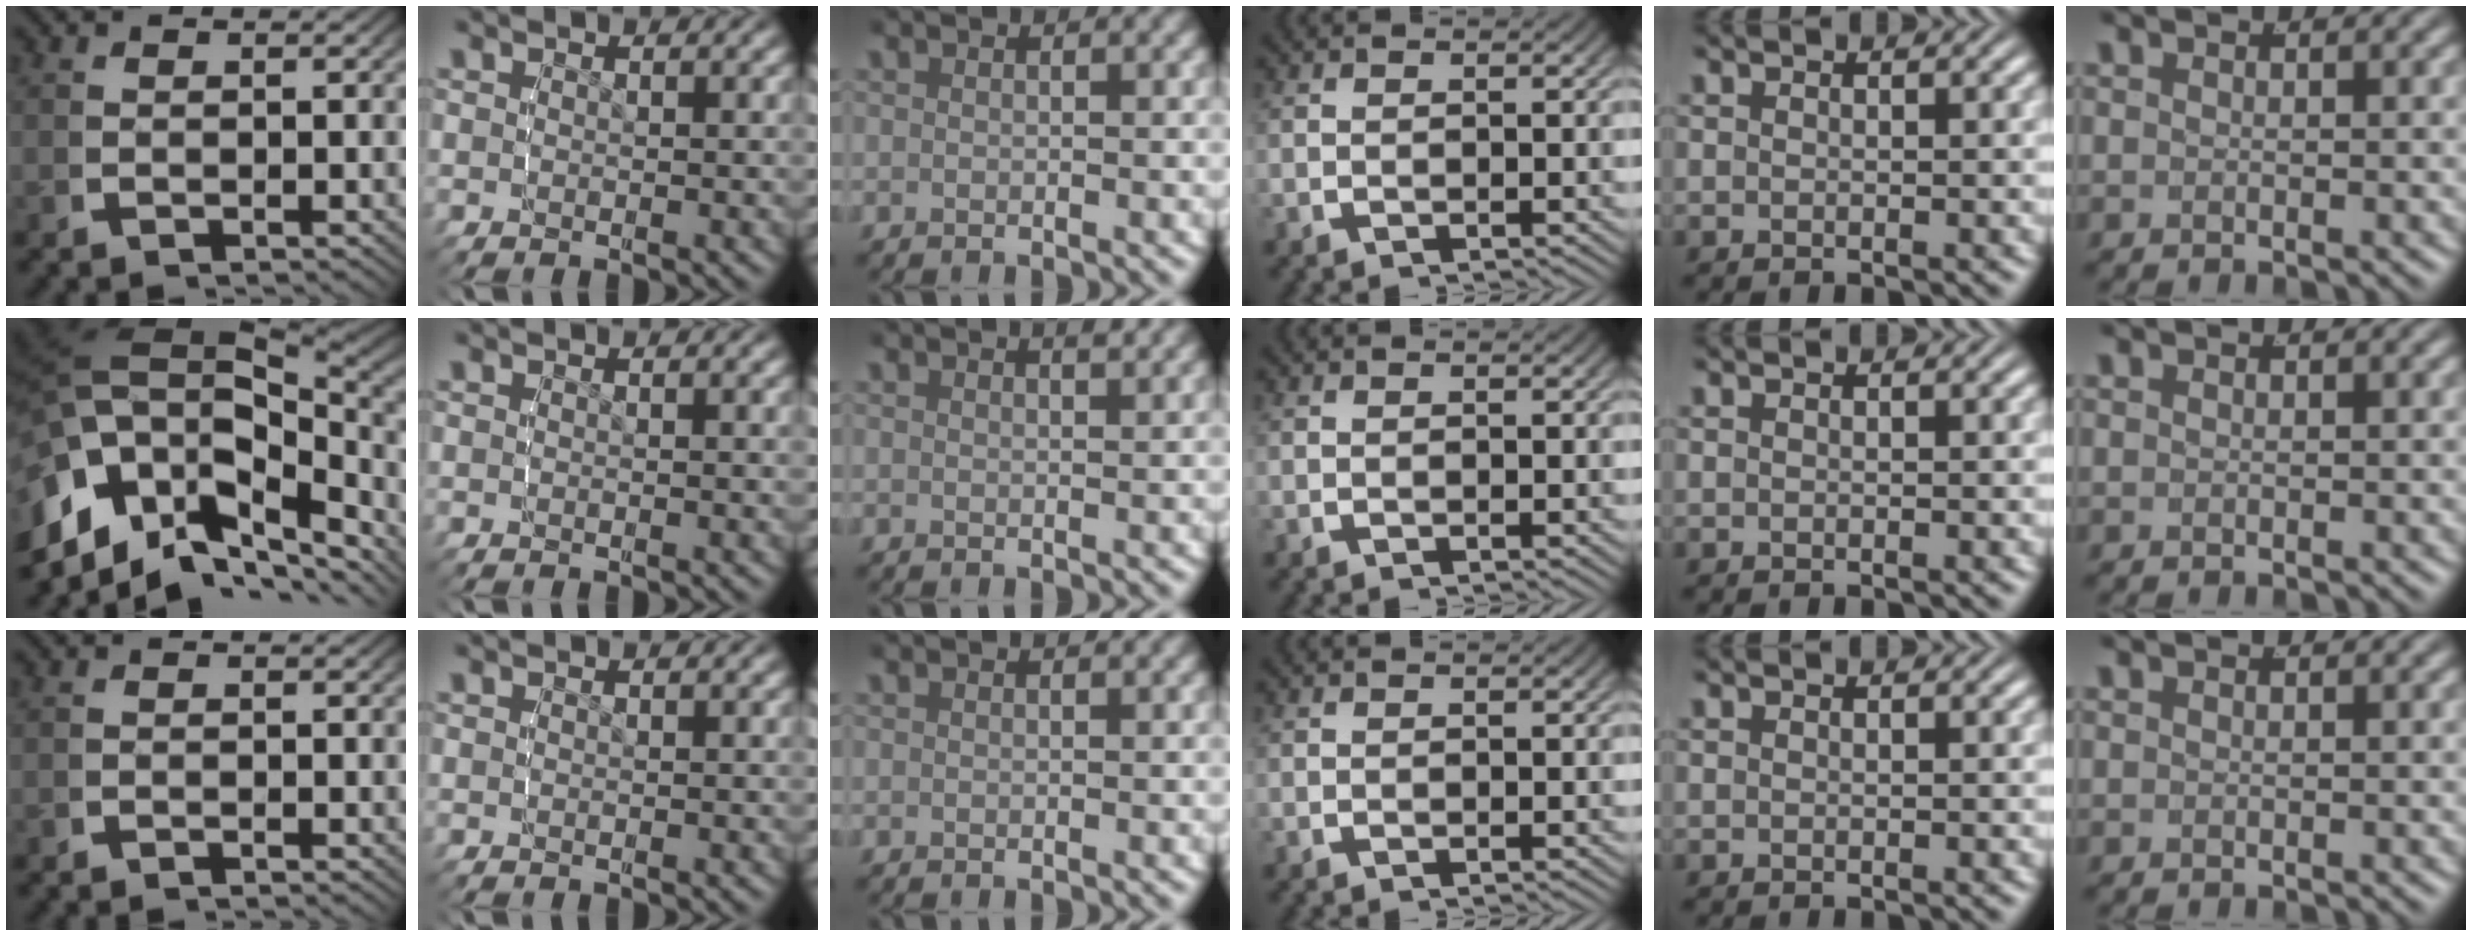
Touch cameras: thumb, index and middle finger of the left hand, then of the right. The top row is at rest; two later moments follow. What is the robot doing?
{"motion": "lift_and_place", "object": "air blower"}